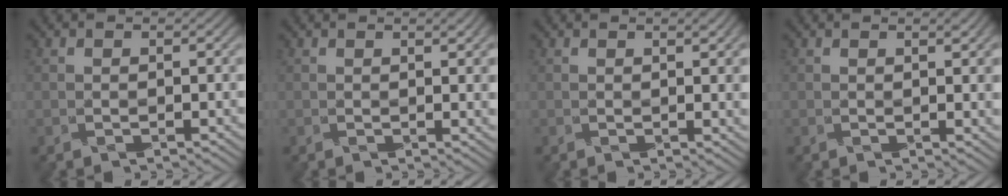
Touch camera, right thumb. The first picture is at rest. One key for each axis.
{"total": 2.6, "fx": 1.2, "fy": 0.3, "fz": 2.3, "tx": -0.027, "ty": 0.008, "tz": 0.017}
{"total": 3.0, "fx": 1.2, "fy": 0.5, "fz": 2.8, "tx": -0.031, "ty": 0.009, "tz": 0.017}
{"total": 3.0, "fx": 1.2, "fy": 0.4, "fz": 2.7, "tx": -0.031, "ty": 0.009, "tz": 0.018}